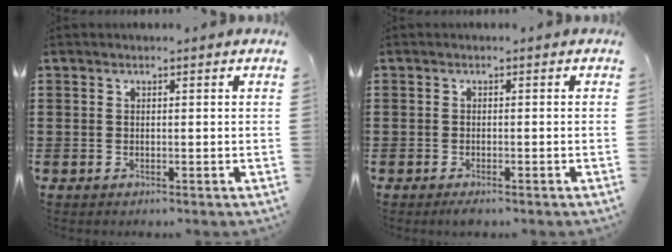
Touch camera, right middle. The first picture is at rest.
{"total": 0.8, "force": [-0.7, 0.1, 0.3], "torque": [-0.007, -0.005, -0.012]}